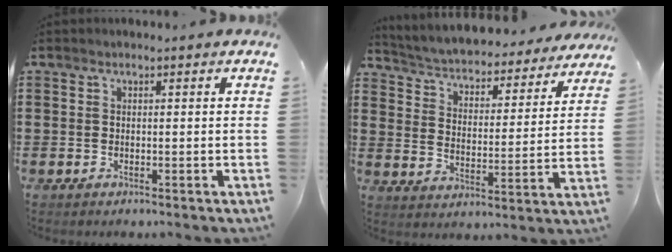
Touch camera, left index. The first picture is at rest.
{"total": 3.2, "force": [3.2, 0.1, 0.2], "torque": [-0.024, -0.035, 0.044]}